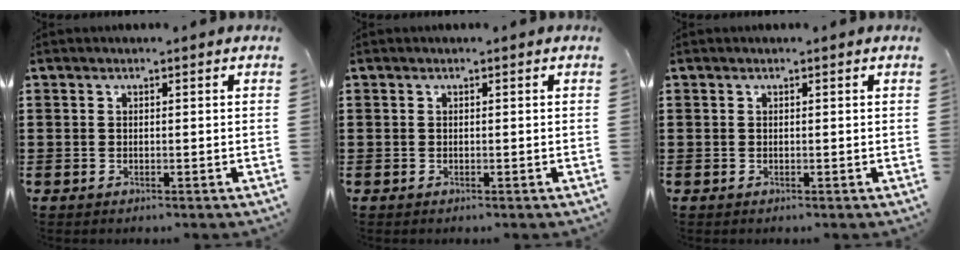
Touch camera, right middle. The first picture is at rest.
{"total": 0.0}
{"total": 0.0}